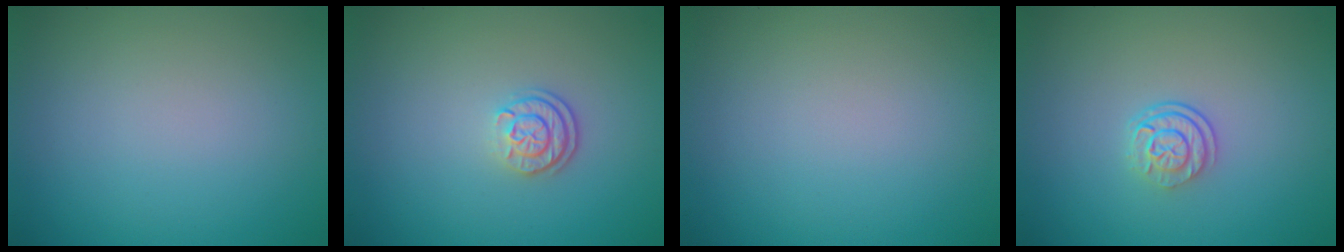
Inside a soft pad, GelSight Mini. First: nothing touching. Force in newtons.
{"total": 2.4, "press": 1.9, "slide": 1.5}
{"total": 0.0}
{"total": 2.5, "press": 1.8, "slide": 1.8}